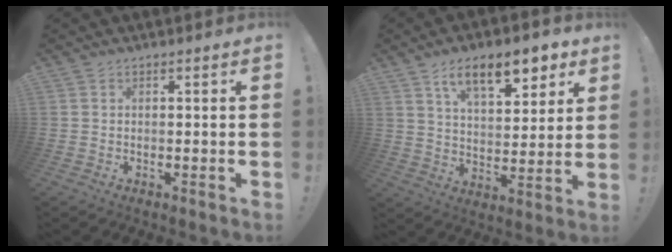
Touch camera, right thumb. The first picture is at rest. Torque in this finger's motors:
{"motor_torque": [1.29, 1.68, 0.36, 0.20, 0.09]}